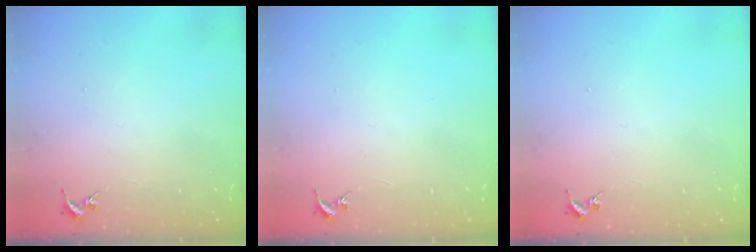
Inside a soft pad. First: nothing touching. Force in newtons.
{"total": 0.0}
{"total": 0.0}